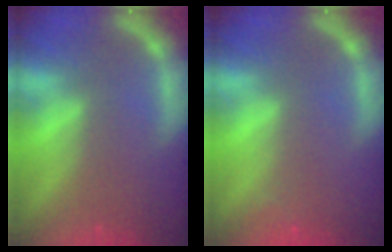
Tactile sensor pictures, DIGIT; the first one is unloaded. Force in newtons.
{"total": 0.9}